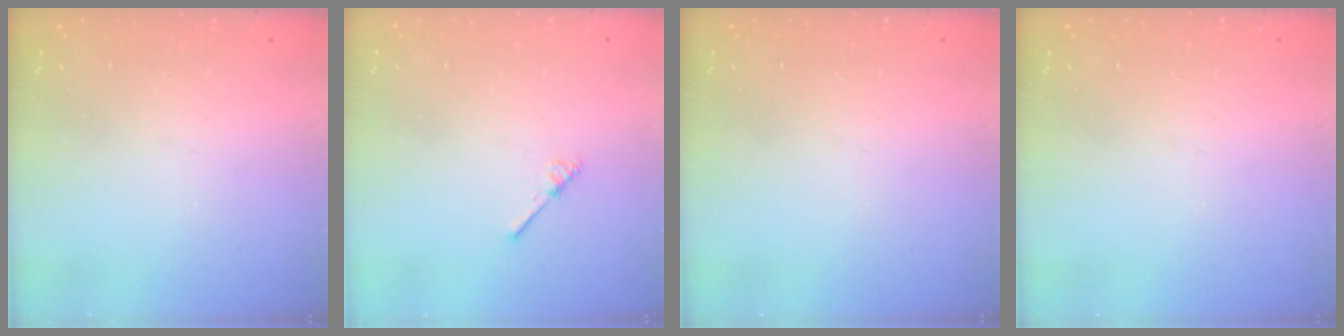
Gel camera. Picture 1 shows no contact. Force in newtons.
{"total": 3.0, "press": 3.0, "slide": 0.3}
{"total": 0.0}
{"total": 0.0}